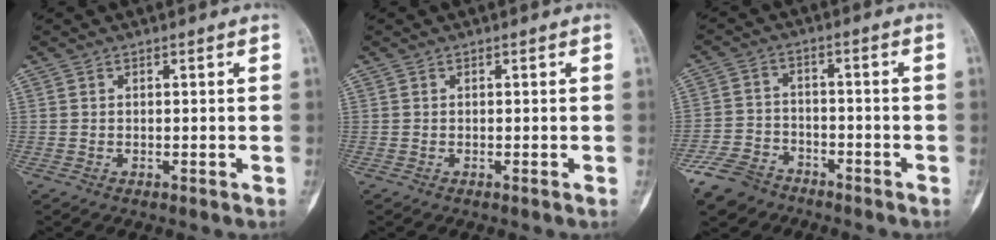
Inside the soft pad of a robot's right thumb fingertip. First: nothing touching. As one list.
[{"total": 0.0}, {"total": 8.0, "force": [-6.0, 4.9, 2.2], "torque": [-0.041, 0.027, -0.116]}]